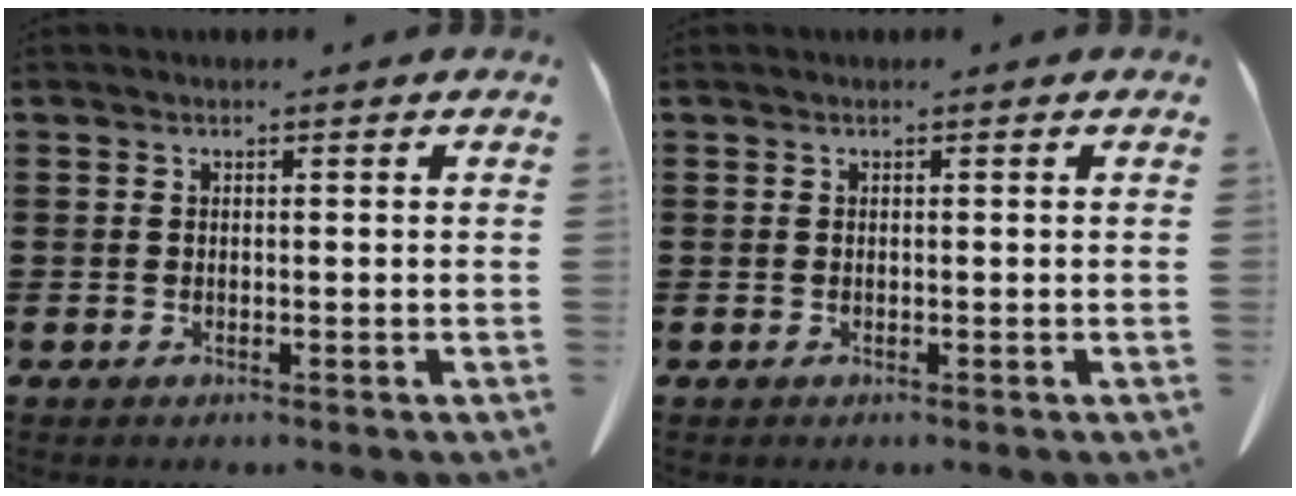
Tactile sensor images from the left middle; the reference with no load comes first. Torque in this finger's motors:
{"motor_torque": [0.00, 0.00, 0.00, 0.00]}